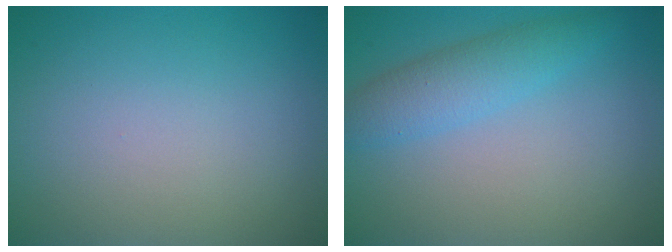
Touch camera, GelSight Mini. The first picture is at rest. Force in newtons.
{"total": 3.3, "press": 3.3, "slide": 0.1}